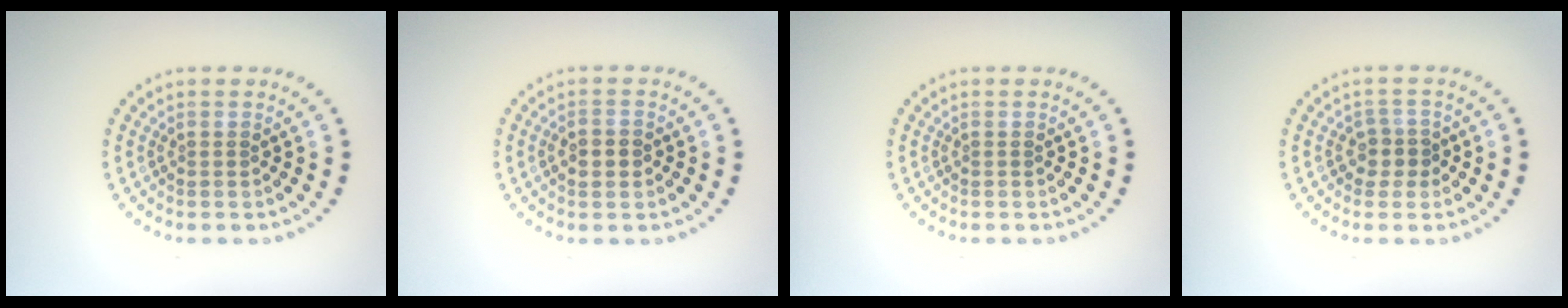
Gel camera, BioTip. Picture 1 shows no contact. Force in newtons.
{"total": 1.7, "press": 1.7, "slide": 0.3}
{"total": 0.0}
{"total": 1.9, "press": 1.6, "slide": 1.0}